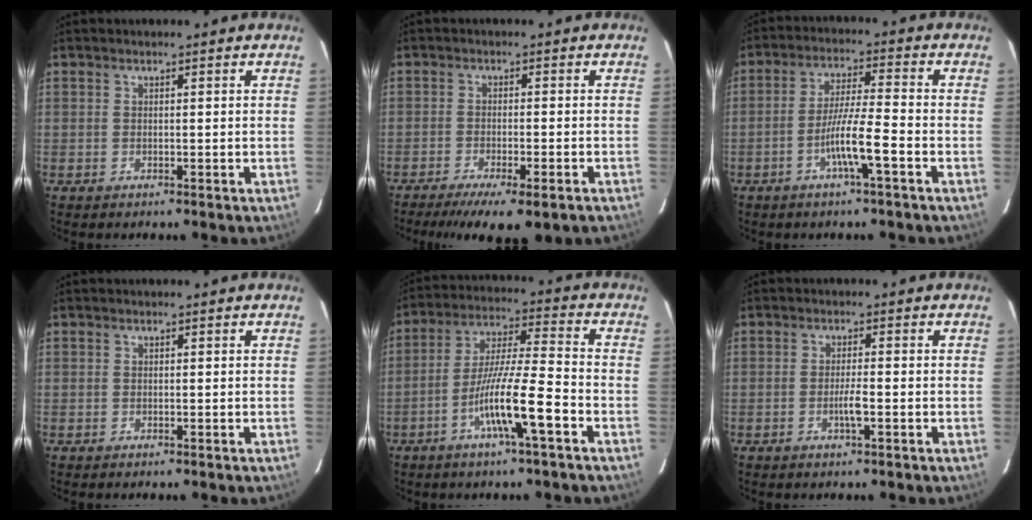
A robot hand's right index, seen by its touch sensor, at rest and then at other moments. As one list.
[{"total": 11.0, "force": [-8.3, 1.7, 7.1], "torque": [-0.097, -0.019, -0.123]}, {"total": 7.3, "force": [-3.0, -0.3, 6.6], "torque": [-0.124, 0.004, -0.056]}, {"total": 0.0}, {"total": 11.3, "force": [-4.9, -0.1, 10.2], "torque": [-0.191, 0.002, -0.091]}, {"total": 2.3, "force": [-0.8, 0.0, 2.2], "torque": [-0.042, 0.000, -0.015]}]